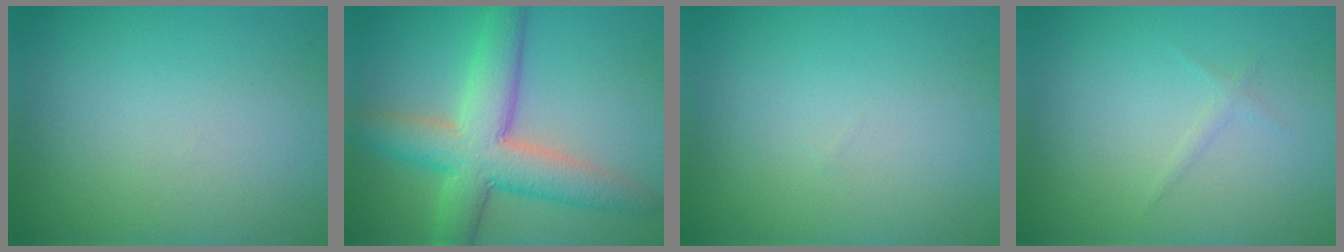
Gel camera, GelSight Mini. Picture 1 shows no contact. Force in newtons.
{"total": 7.4, "press": 7.4, "slide": 0.5}
{"total": 0.0}
{"total": 1.2, "press": 1.2, "slide": 0.2}